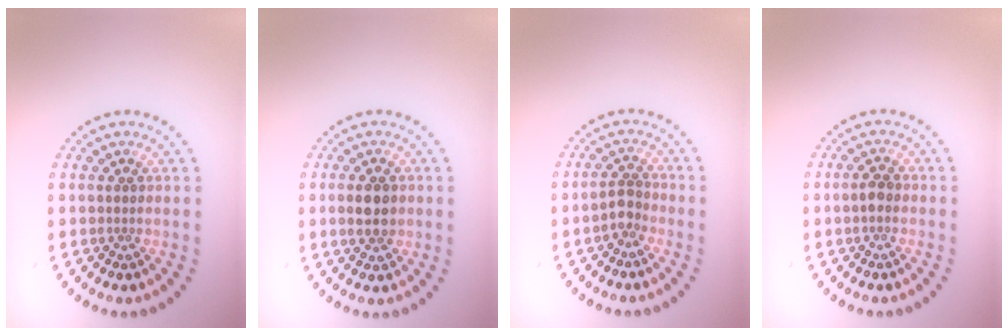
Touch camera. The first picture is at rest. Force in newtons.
{"total": 2.8, "press": 2.8, "slide": 0.2}
{"total": 1.8, "press": 1.5, "slide": 1.0}
{"total": 1.3, "press": 1.3, "slide": 0.2}